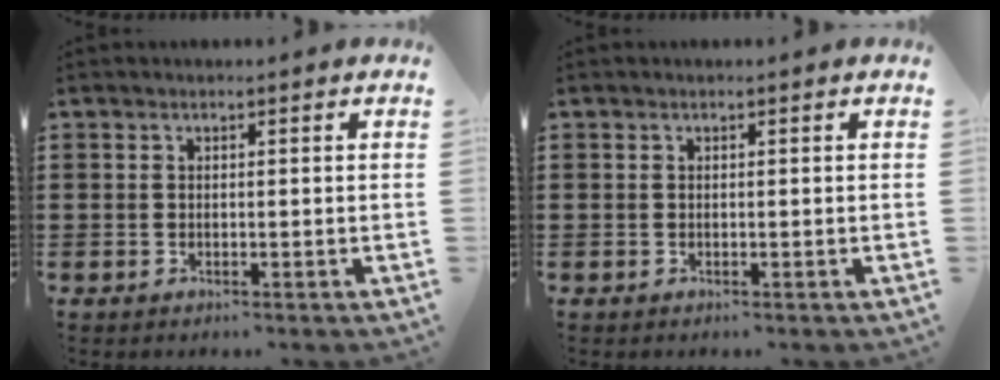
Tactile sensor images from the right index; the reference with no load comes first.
{"total": 0.0}